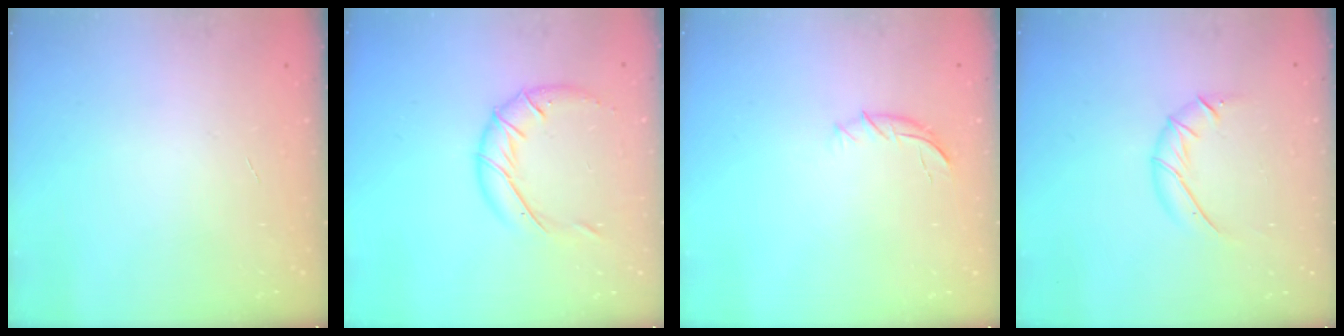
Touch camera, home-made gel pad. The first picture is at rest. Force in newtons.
{"total": 12.0, "press": 12.0, "slide": 0.7}
{"total": 7.2, "press": 7.1, "slide": 1.1}
{"total": 8.6, "press": 8.6, "slide": 0.7}